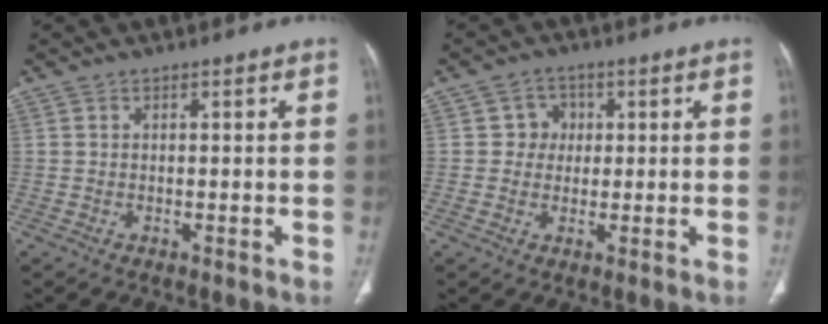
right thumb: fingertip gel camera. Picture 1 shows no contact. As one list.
[{"total": 4.1, "force": [0.7, 3.9, 1.1], "torque": [0.012, 0.007, 0.004]}]